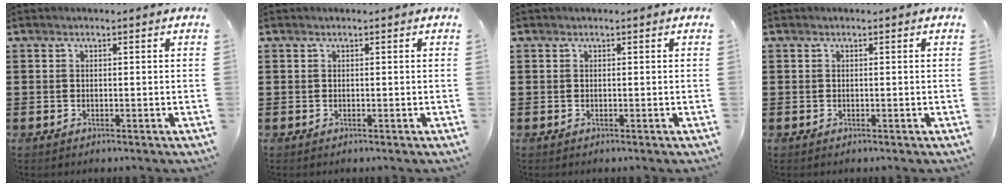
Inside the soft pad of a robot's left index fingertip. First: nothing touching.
{"total": 0.0}
{"total": 0.0}
{"total": 0.0}